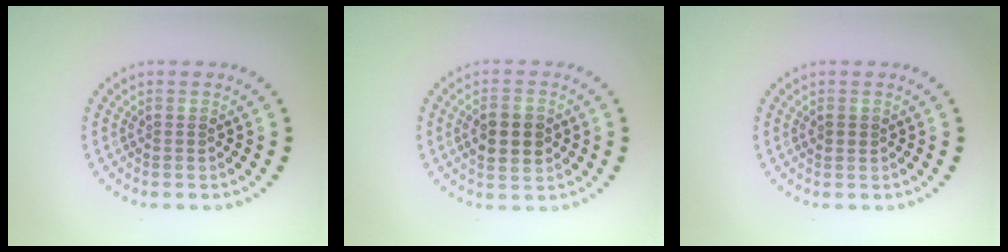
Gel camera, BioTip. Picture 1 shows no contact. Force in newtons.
{"total": 3.7, "press": 3.7, "slide": 0.2}
{"total": 0.9, "press": 0.8, "slide": 0.3}